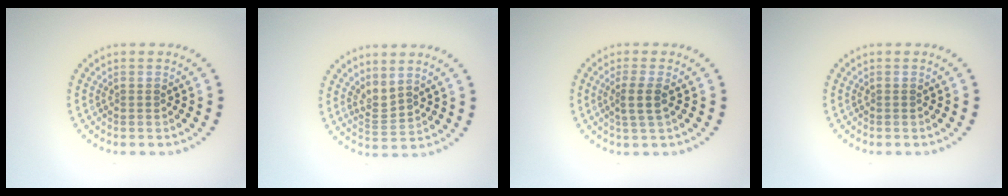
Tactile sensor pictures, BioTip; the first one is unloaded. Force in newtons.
{"total": 2.0, "press": 1.3, "slide": 1.5}
{"total": 2.1, "press": 1.7, "slide": 1.2}
{"total": 0.0}